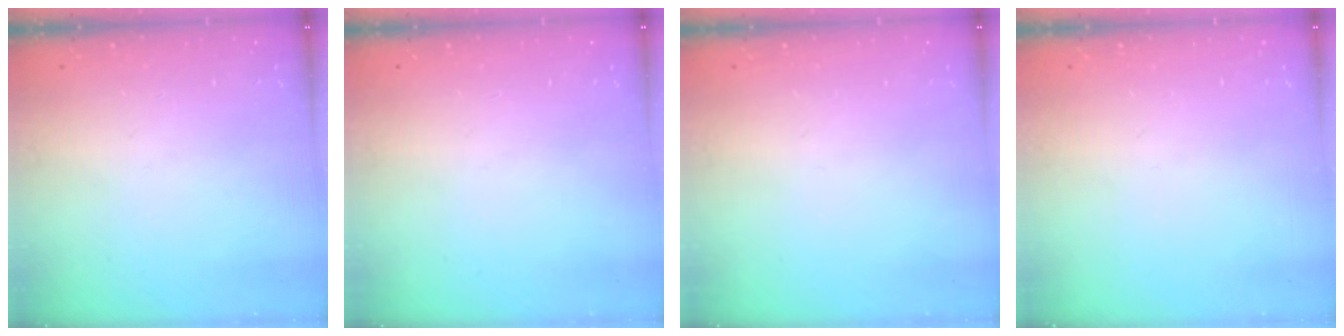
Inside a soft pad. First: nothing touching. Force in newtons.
{"total": 0.0}
{"total": 0.0}
{"total": 0.0}